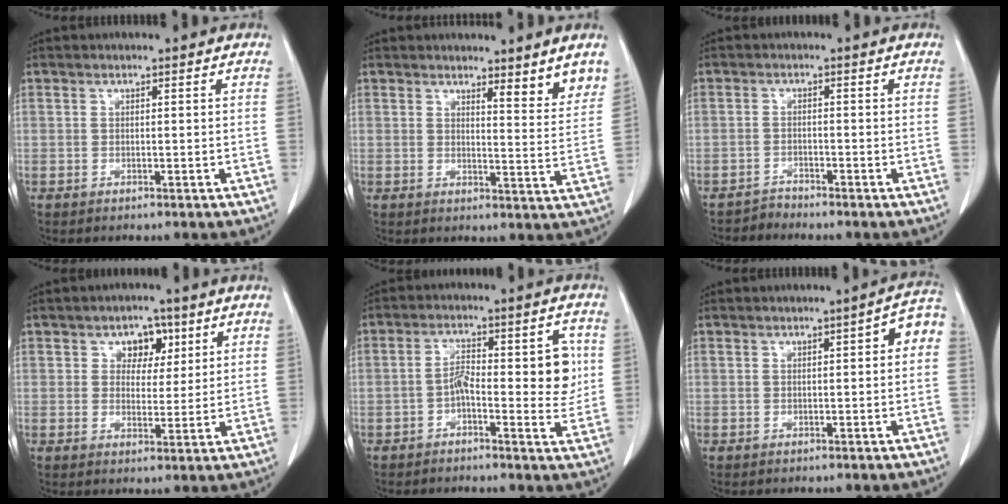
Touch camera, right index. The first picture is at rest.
{"total": 5.3, "force": [4.3, 0.5, 3.0], "torque": [-0.034, -0.028, 0.049]}
{"total": 1.7, "force": [-1.5, -0.2, -0.7], "torque": [0.021, -0.009, -0.031]}
{"total": 4.8, "force": [2.1, 3.4, 2.6], "torque": [-0.028, 0.008, 0.033]}
{"total": 8.4, "force": [-0.5, 3.0, 7.9], "torque": [-0.112, 0.022, -0.008]}
{"total": 3.6, "force": [0.5, 0.8, 3.5], "torque": [-0.037, 0.013, 0.000]}